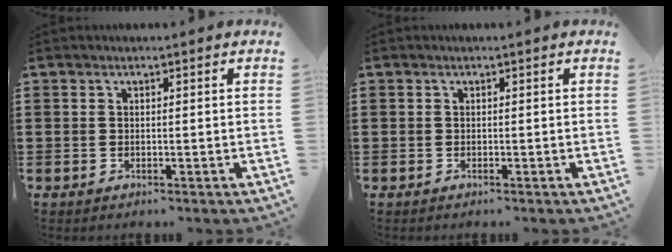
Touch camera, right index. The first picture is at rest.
{"total": 0.0}